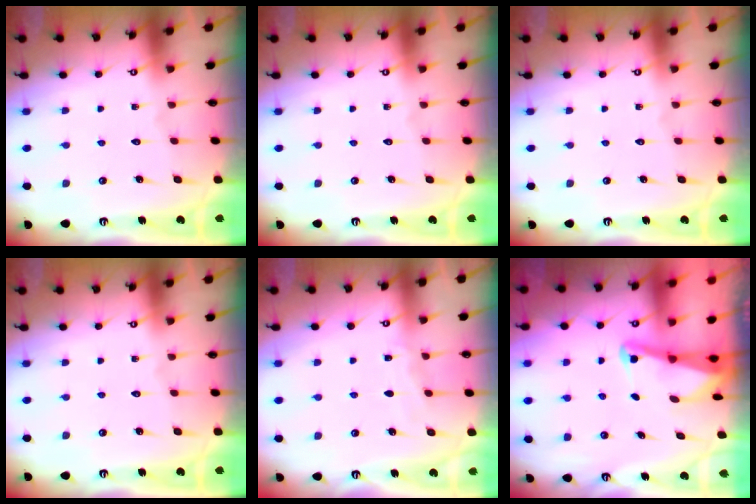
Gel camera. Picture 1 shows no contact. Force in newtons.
{"total": 0.0}
{"total": 0.0}
{"total": 0.0}
{"total": 4.7, "press": 4.6, "slide": 0.6}
{"total": 2.0, "press": 2.0, "slide": 0.3}